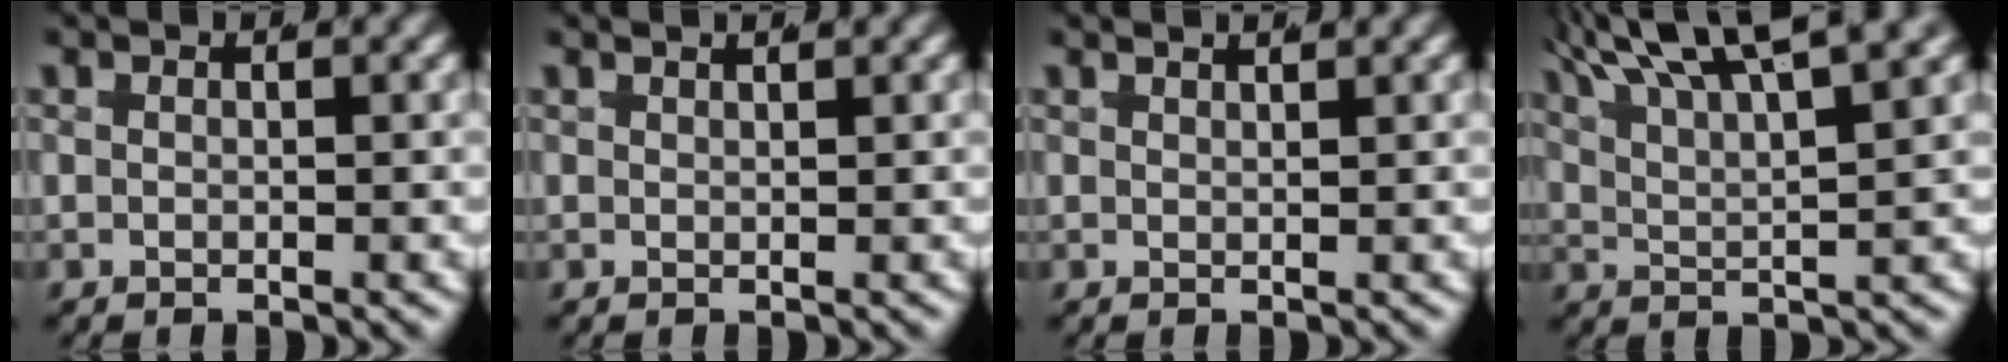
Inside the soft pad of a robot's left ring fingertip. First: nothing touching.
{"total": 1.5, "force": [1.4, 0.4, 0.4], "torque": [-0.003, 0.008, 0.019]}
{"total": 1.9, "force": [1.7, 0.5, 0.6], "torque": [-0.006, 0.008, 0.025]}
{"total": 8.2, "force": [5.2, 3.9, 4.9], "torque": [-0.091, 0.017, 0.068]}